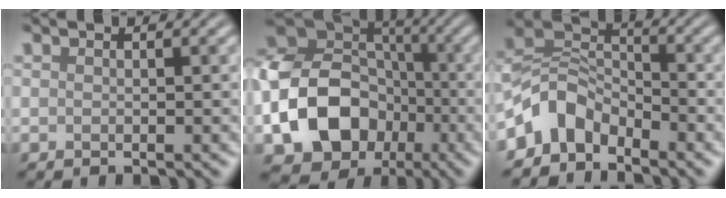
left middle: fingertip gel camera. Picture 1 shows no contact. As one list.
[{"total": 15.7, "force": [-4.7, 12.9, 7.5], "torque": [-0.171, -0.010, -0.098]}, {"total": 5.1, "force": [-3.5, 3.1, 2.1], "torque": [-0.026, 0.009, -0.079]}]